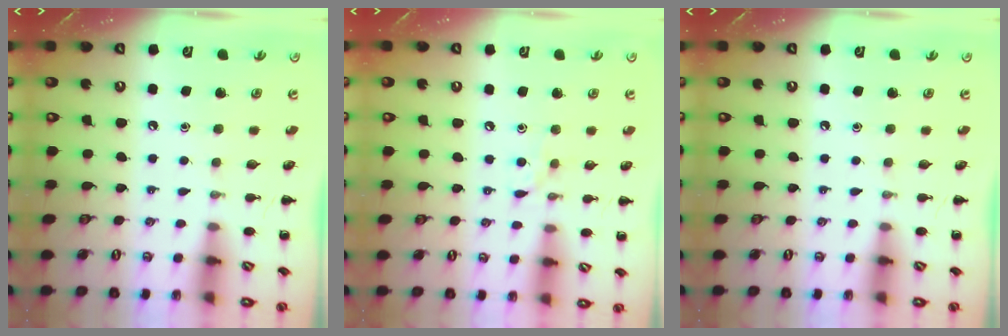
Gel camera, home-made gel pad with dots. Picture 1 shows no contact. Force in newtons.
{"total": 6.5, "press": 6.2, "slide": 2.2}
{"total": 0.0}